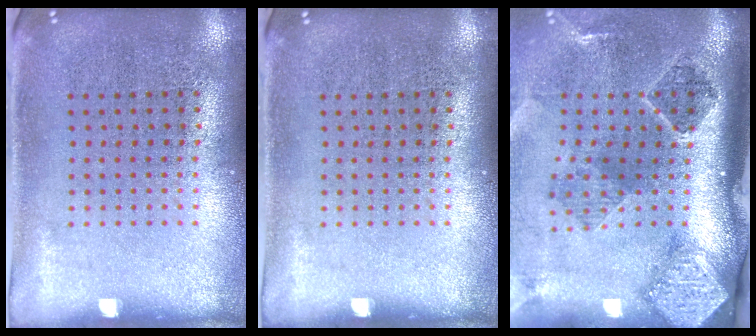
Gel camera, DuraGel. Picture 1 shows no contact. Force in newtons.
{"total": 0.0}
{"total": 2.9, "press": 1.8, "slide": 2.2}